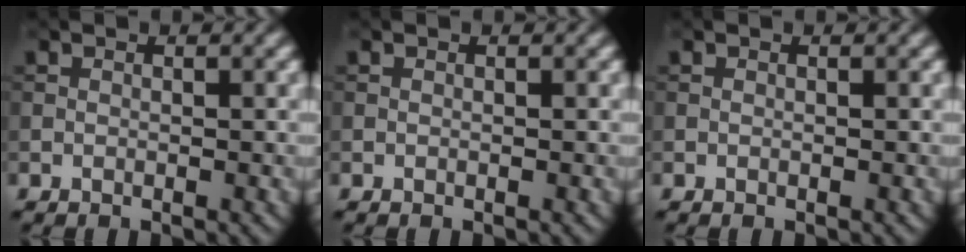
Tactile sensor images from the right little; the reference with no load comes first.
{"total": 0.0}
{"total": 0.0}